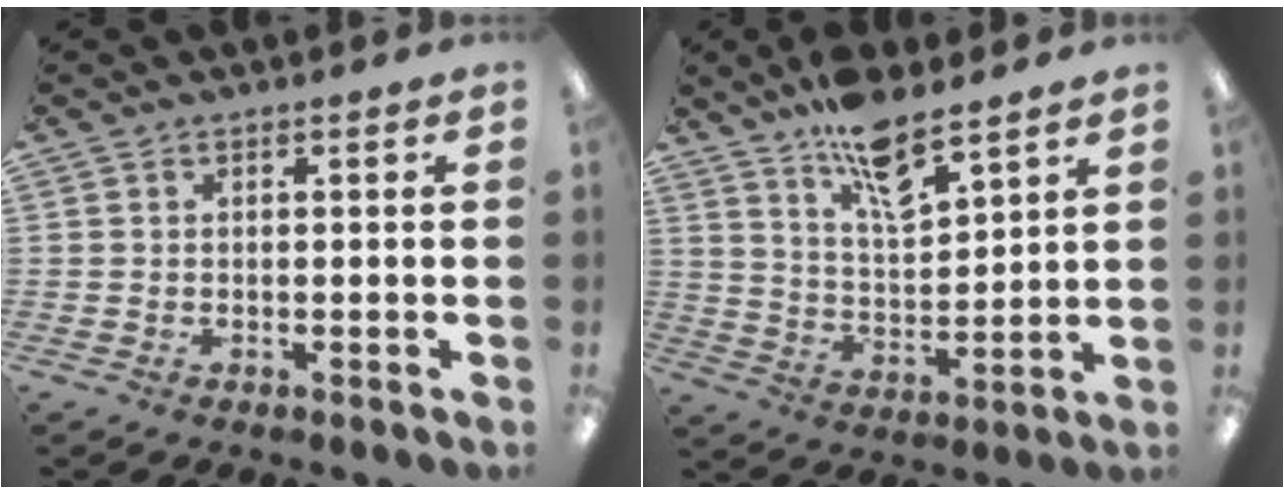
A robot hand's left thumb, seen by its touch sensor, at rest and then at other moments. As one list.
[{"total": 12.1, "force": [9.4, 3.7, 6.7], "torque": [-0.109, -0.055, 0.165]}]